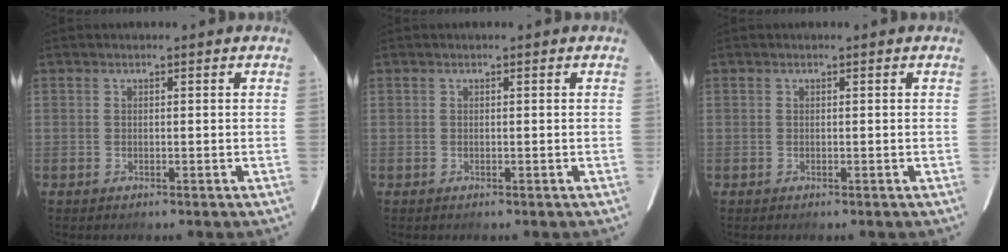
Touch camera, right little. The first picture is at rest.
{"total": 0.0}
{"total": 0.0}